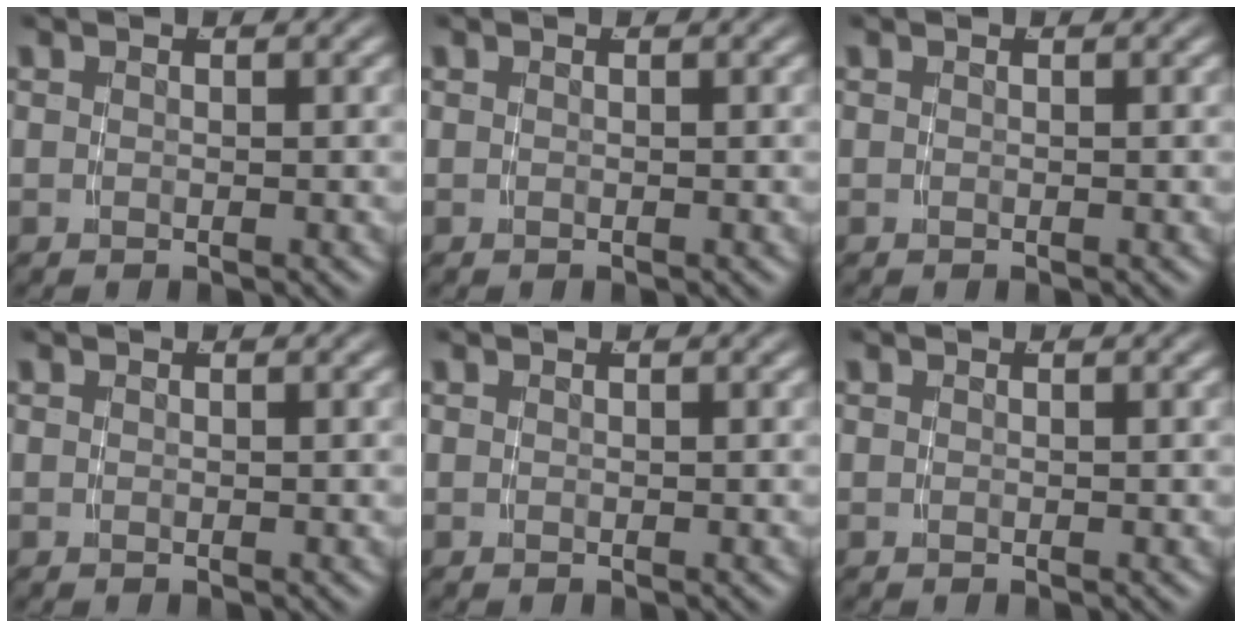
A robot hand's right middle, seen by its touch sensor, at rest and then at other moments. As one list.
[{"total": 0.0}, {"total": 0.0}, {"total": 0.0}, {"total": 0.0}, {"total": 0.0}]